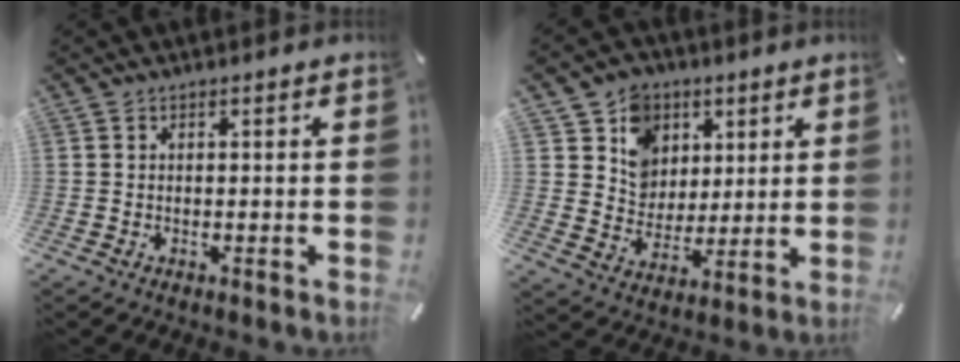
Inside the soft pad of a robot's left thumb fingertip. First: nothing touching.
{"total": 10.3, "force": [3.9, 9.4, 1.5], "torque": [-0.035, -0.034, 0.076]}